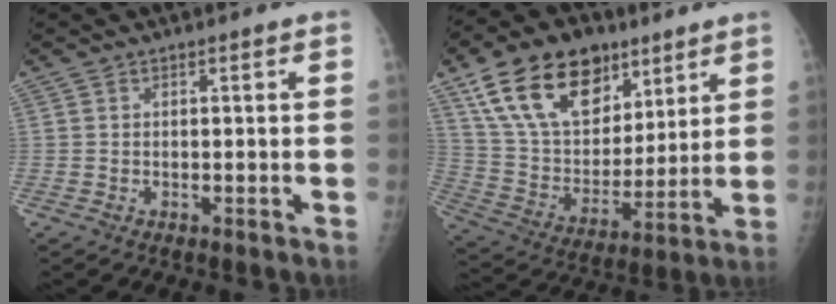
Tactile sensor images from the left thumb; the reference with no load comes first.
{"total": 22.2, "force": [12.7, 13.6, 12.1], "torque": [-0.181, -0.033, 0.231]}